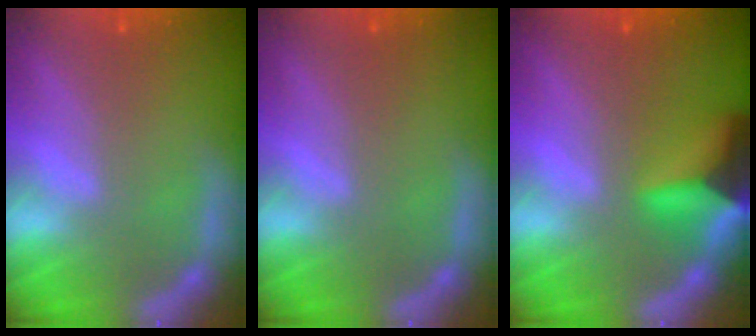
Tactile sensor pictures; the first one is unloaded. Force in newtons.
{"total": 0.0}
{"total": 7.9}